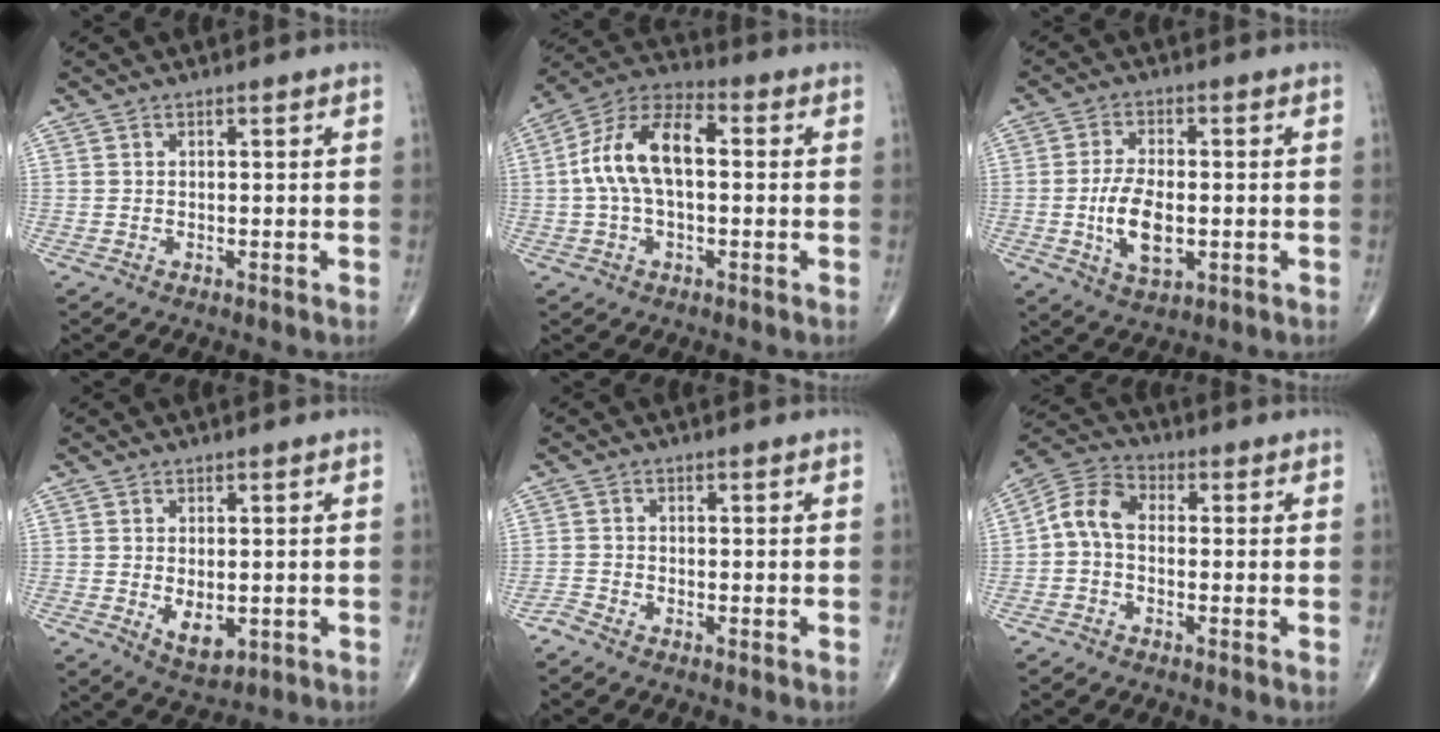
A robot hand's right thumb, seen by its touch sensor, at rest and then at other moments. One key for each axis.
{"total": 13.2, "fx": 0.7, "fy": 6.9, "fz": 11.2, "tx": -0.217, "ty": 0.039, "tz": 0.001}
{"total": 9.1, "fx": -1.5, "fy": 4.7, "fz": 7.6, "tx": -0.130, "ty": -0.007, "tz": -0.020}
{"total": 5.2, "fx": -0.8, "fy": 3.0, "fz": 4.2, "tx": -0.061, "ty": -0.012, "tz": -0.002}
{"total": 1.4, "fx": -1.4, "fy": 0.1, "fz": 0.4, "tx": -0.015, "ty": -0.004, "tz": -0.035}
{"total": 6.8, "fx": -0.7, "fy": 4.6, "fz": 5.0, "tx": -0.090, "ty": 0.025, "tz": -0.029}